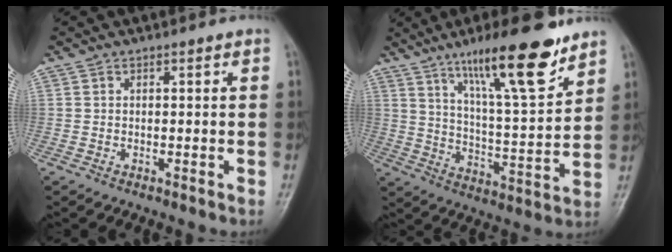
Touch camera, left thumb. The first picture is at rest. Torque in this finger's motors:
{"motor_torque": [0.70, 0.23, 1.45, -1.31, 0.19]}